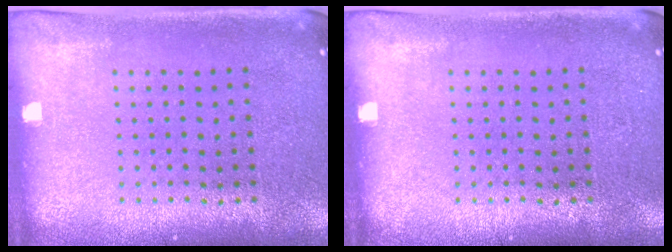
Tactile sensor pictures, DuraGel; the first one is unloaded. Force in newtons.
{"total": 0.0}